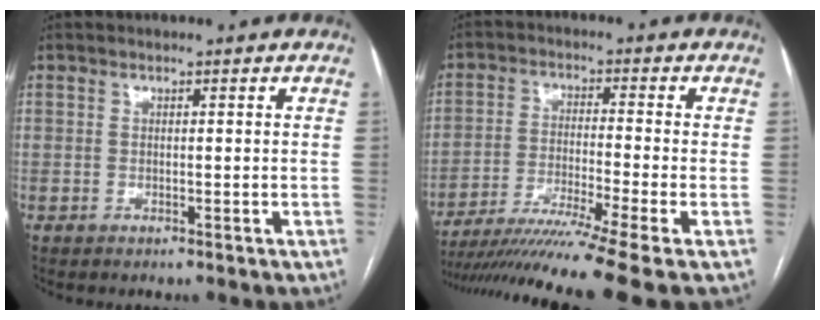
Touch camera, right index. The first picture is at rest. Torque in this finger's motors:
{"motor_torque": [1.37, -0.77, 0.82, 0.21]}